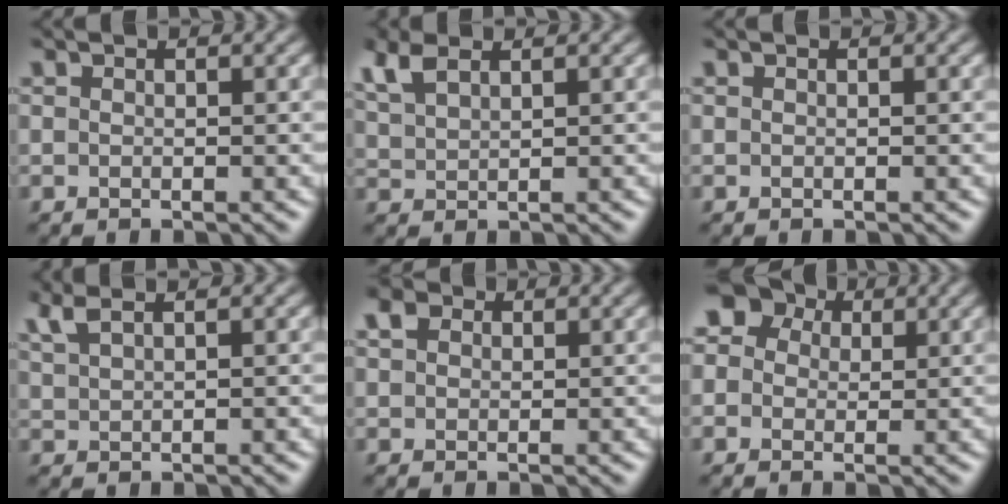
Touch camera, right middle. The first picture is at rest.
{"total": 3.0, "force": [2.0, 1.2, 1.9], "torque": [-0.053, 0.008, 0.044]}
{"total": 0.0}
{"total": 2.3, "force": [1.7, 0.7, 1.4], "torque": [-0.033, 0.005, 0.037]}
{"total": 2.0, "force": [1.0, 1.5, 0.9], "torque": [-0.021, 0.004, 0.016]}
{"total": 6.2, "force": [2.8, 4.9, 2.5], "torque": [-0.055, 0.018, 0.027]}